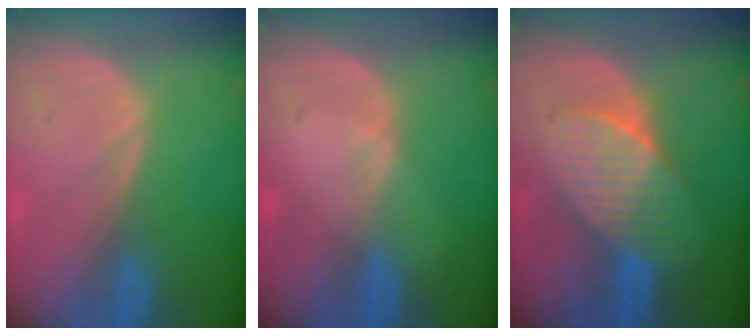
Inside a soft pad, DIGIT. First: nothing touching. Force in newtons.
{"total": 0.8, "press": 0.8, "slide": 0.1}
{"total": 7.4, "press": 7.0, "slide": 2.2}